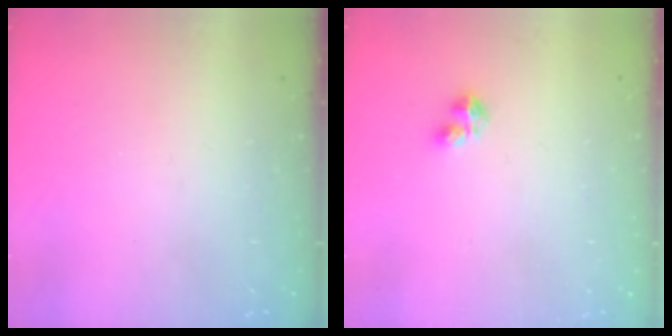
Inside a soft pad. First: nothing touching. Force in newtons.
{"total": 2.9, "press": 2.8, "slide": 0.6}